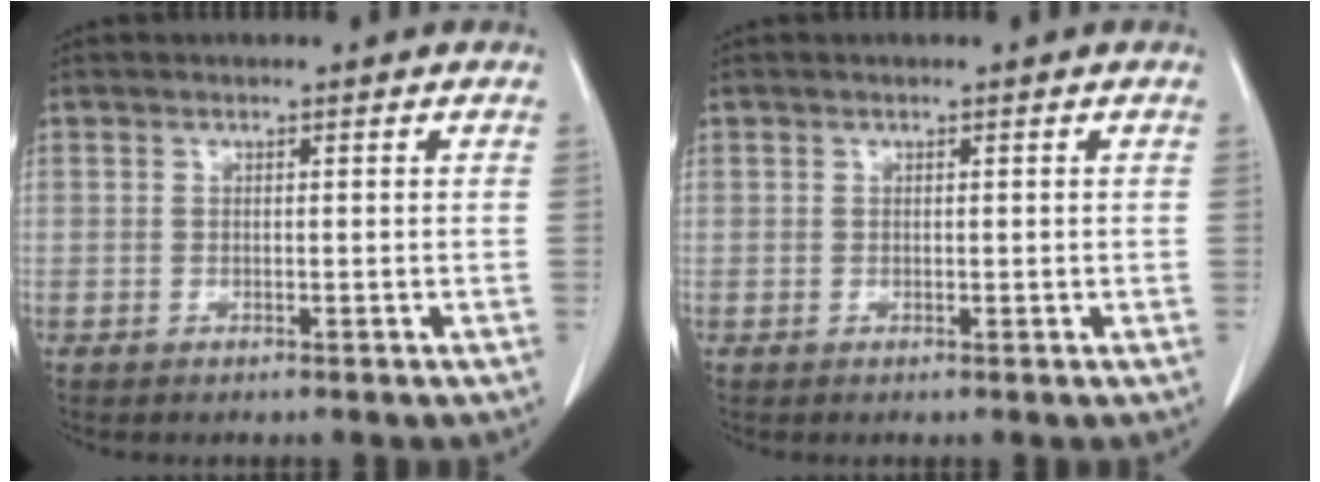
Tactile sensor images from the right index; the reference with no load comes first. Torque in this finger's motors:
{"motor_torque": [-0.21, 0.13, -0.02, 0.00]}